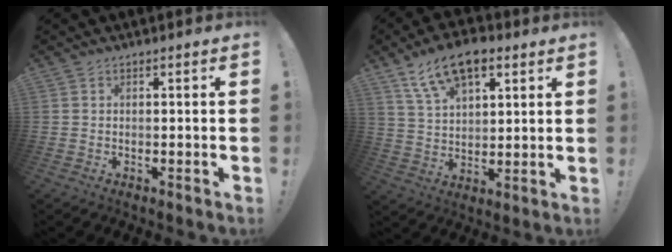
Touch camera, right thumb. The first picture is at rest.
{"total": 13.7, "force": [8.3, 7.0, 8.3], "torque": [-0.136, -0.038, 0.152]}